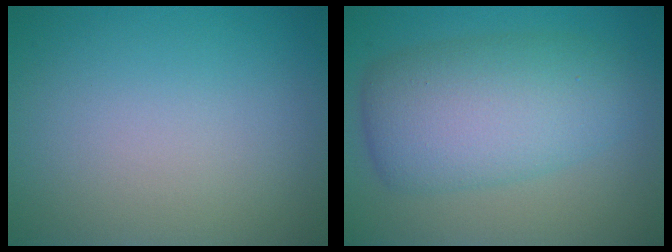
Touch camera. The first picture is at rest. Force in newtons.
{"total": 7.7, "press": 7.7, "slide": 0.1}